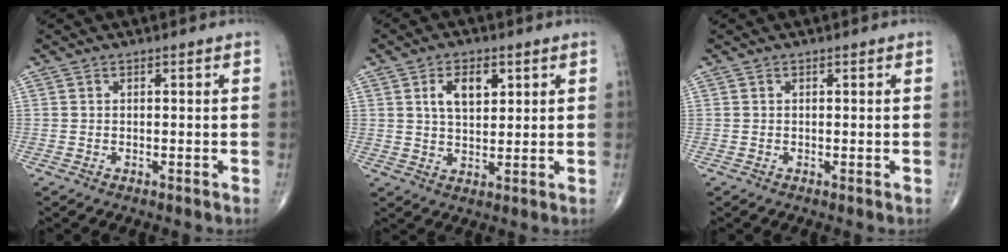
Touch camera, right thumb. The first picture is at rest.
{"total": 6.6, "force": [2.5, 3.7, 4.9], "torque": [-0.070, -0.010, 0.046]}
{"total": 0.0}